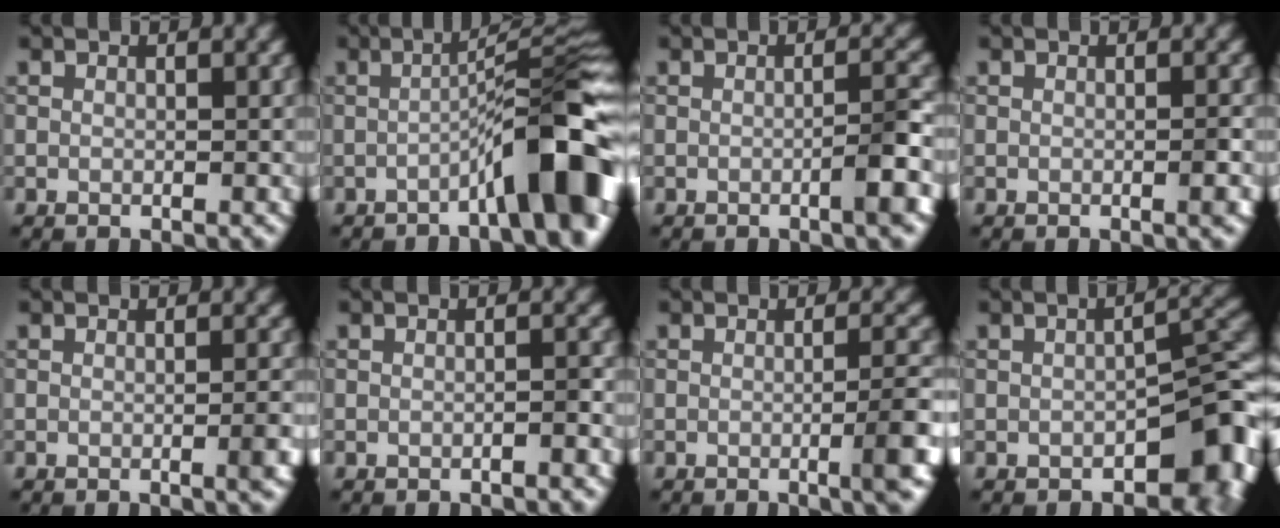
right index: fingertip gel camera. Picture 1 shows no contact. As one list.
[{"total": 9.5, "force": [-3.9, 1.4, 8.5], "torque": [-0.108, 0.027, -0.064]}, {"total": 2.8, "force": [-1.0, 0.3, 2.5], "torque": [-0.033, 0.010, -0.022]}, {"total": 0.9, "force": [-0.3, 0.0, 0.9], "torque": [-0.012, 0.003, -0.006]}, {"total": 1.9, "force": [-0.4, 0.4, 1.8], "torque": [-0.021, 0.003, -0.009]}, {"total": 1.0, "force": [-0.6, 0.1, 0.8], "torque": [-0.009, 0.008, -0.015]}, {"total": 4.1, "force": [-1.2, 0.6, 3.8], "torque": [-0.048, 0.010, -0.027]}, {"total": 6.0, "force": [-2.8, 2.8, 4.5], "torque": [-0.038, 0.014, -0.043]}]